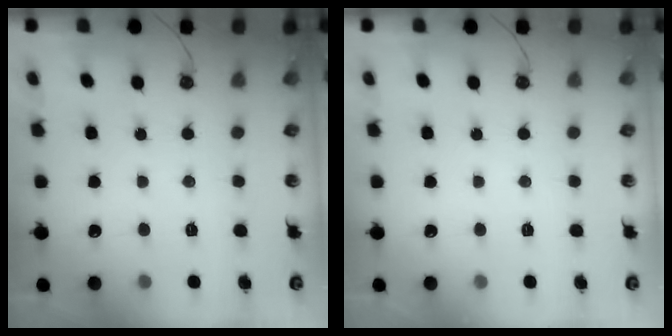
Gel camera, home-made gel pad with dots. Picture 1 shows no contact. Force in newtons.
{"total": 0.0}